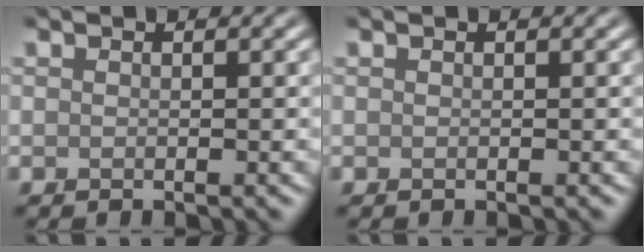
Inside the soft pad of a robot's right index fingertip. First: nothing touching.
{"total": 0.0}